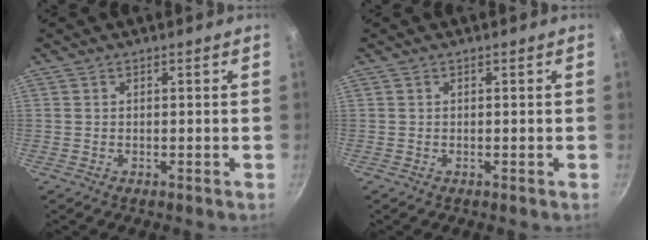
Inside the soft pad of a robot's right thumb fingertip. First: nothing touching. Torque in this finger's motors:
{"motor_torque": [0.00, 0.00, 0.09, -0.08, 0.00]}